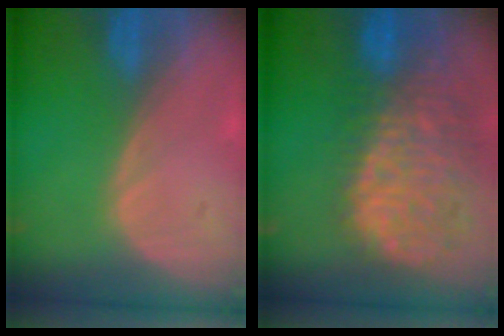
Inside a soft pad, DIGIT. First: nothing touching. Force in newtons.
{"total": 13.8, "press": 11.2, "slide": 8.0}